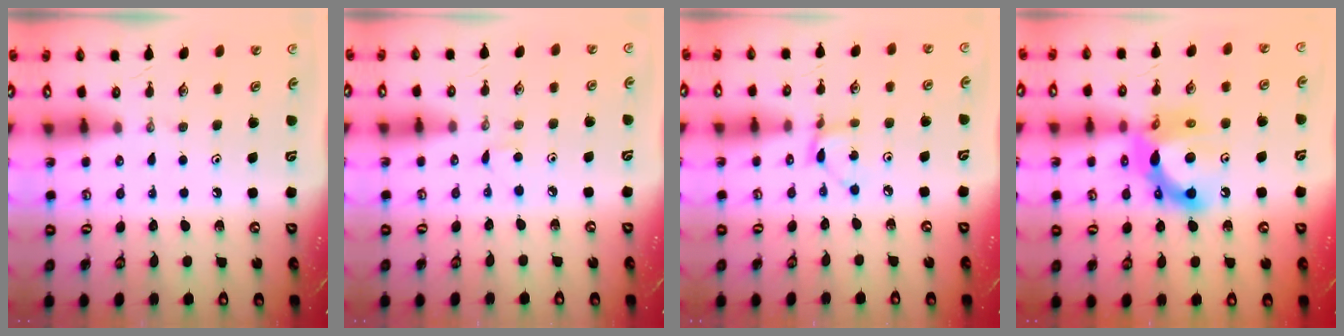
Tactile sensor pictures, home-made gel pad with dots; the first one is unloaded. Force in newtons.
{"total": 2.9, "press": 2.9, "slide": 0.4}
{"total": 2.9, "press": 2.9, "slide": 0.4}
{"total": 13.5, "press": 13.5, "slide": 1.0}